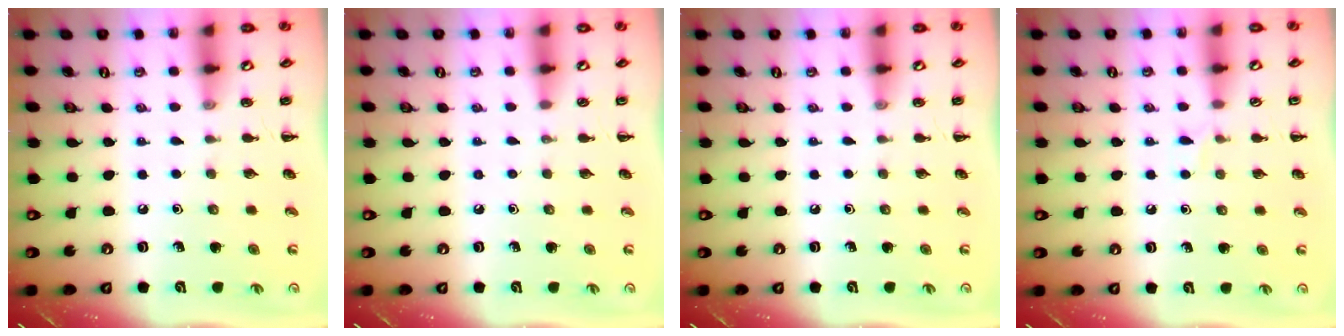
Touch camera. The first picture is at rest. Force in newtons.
{"total": 0.0}
{"total": 0.0}
{"total": 4.2, "press": 3.9, "slide": 1.5}